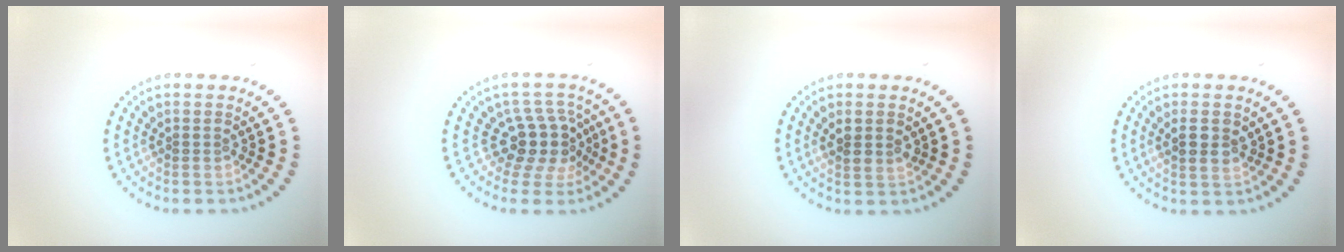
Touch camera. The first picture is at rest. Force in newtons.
{"total": 4.0, "press": 3.0, "slide": 2.6}
{"total": 2.0, "press": 1.8, "slide": 0.8}
{"total": 2.1, "press": 2.0, "slide": 0.6}